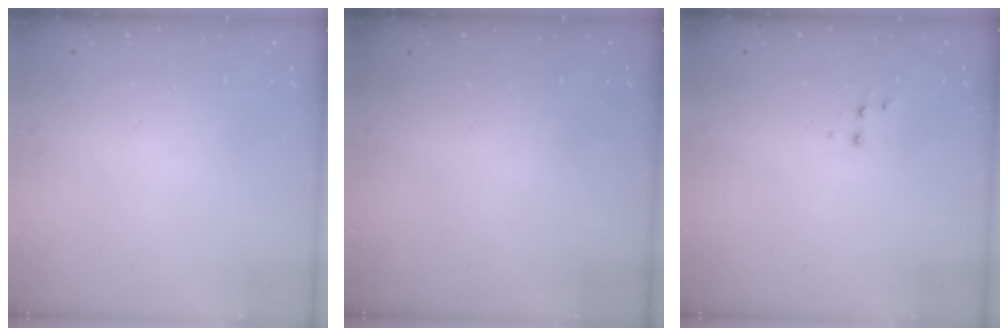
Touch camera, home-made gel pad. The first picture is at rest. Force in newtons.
{"total": 0.0}
{"total": 1.9, "press": 1.9, "slide": 0.2}